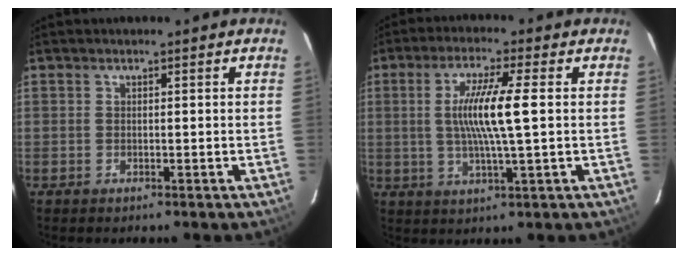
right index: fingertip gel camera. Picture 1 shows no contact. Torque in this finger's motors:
{"motor_torque": [0.73, 0.11, 0.72, 0.18]}